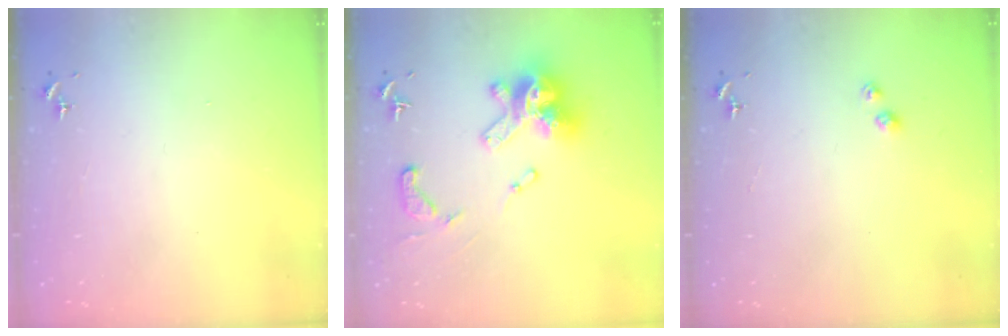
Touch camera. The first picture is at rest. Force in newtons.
{"total": 18.2, "press": 18.2, "slide": 1.7}
{"total": 2.6, "press": 2.6, "slide": 0.3}